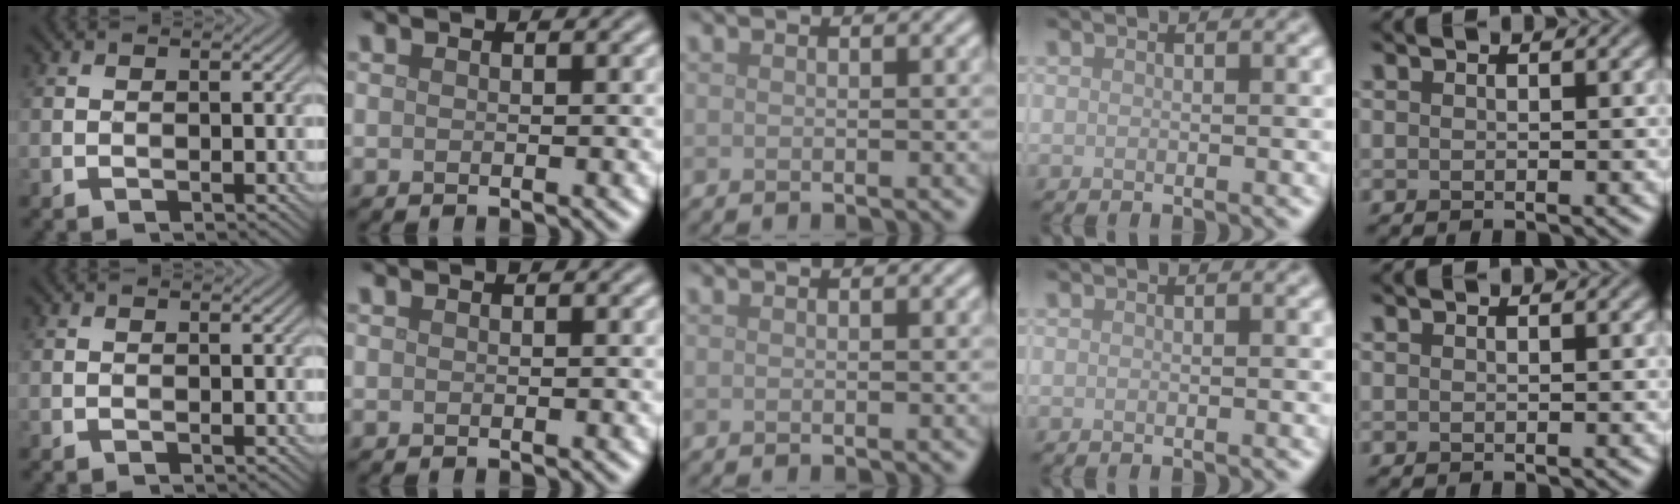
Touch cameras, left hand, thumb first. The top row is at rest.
{}